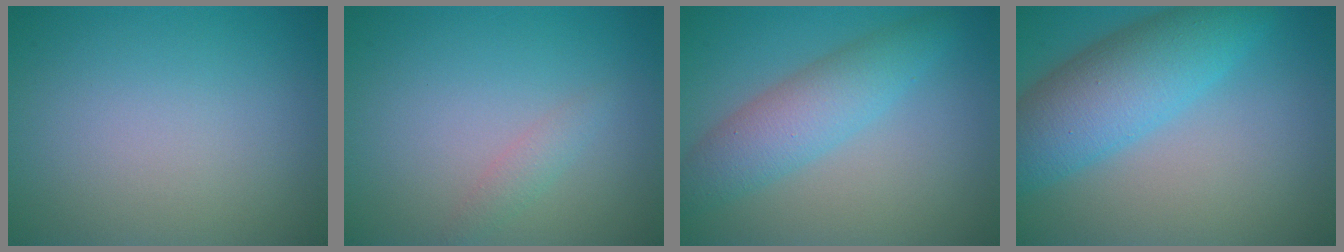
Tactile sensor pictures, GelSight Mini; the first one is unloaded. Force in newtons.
{"total": 1.2, "press": 1.2, "slide": 0.1}
{"total": 4.5, "press": 4.5, "slide": 0.1}
{"total": 7.5, "press": 7.5, "slide": 0.1}